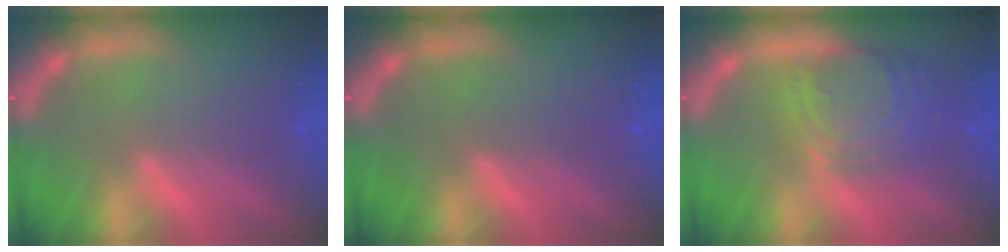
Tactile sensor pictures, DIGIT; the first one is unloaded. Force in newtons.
{"total": 0.0}
{"total": 8.1}